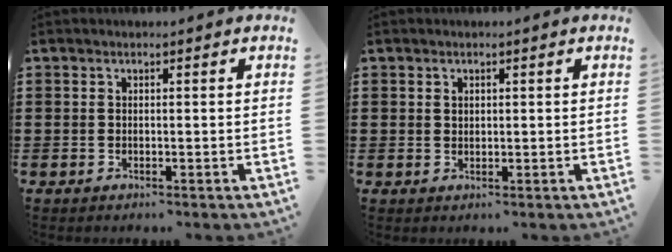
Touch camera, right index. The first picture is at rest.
{"total": 0.8, "force": [0.5, 0.5, 0.3], "torque": [-0.008, 0.003, 0.009]}